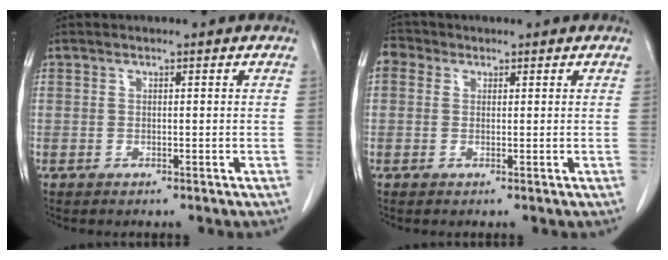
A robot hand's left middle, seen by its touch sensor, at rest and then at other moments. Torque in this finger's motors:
{"motor_torque": [0.91, -0.72, 0.59, 0.13]}